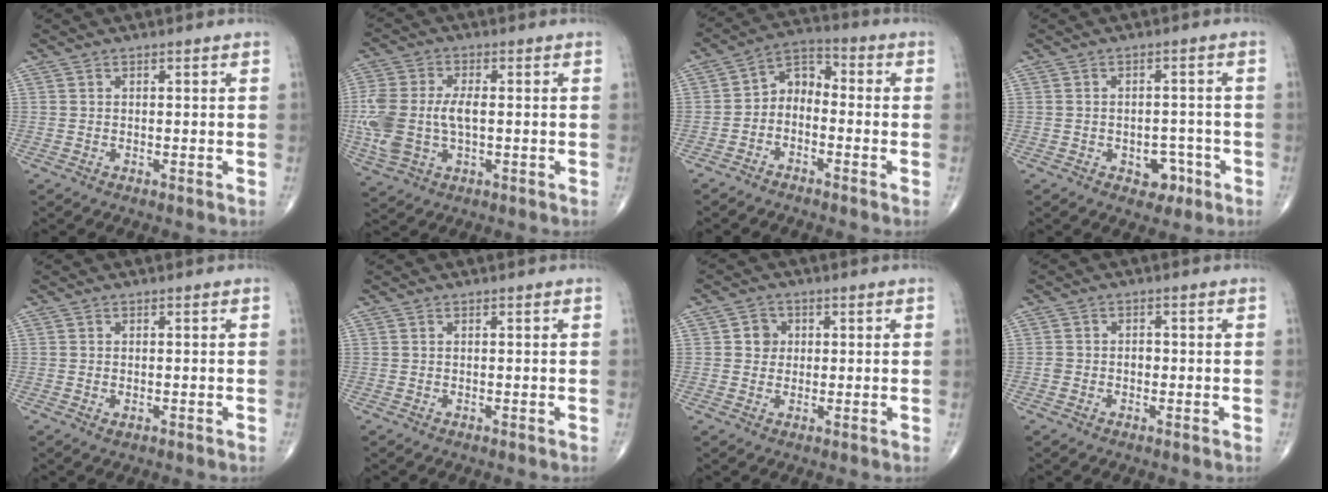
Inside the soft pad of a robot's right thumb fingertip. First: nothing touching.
{"total": 12.8, "force": [-0.6, 7.3, 10.5], "torque": [-0.256, 0.005, -0.006]}
{"total": 6.1, "force": [-2.1, 4.2, 4.0], "torque": [-0.051, 0.039, -0.054]}
{"total": 4.5, "force": [-2.1, 3.2, 2.4], "torque": [-0.008, 0.019, -0.024]}
{"total": 0.8, "force": [-0.2, 0.4, 0.7], "torque": [-0.014, 0.000, -0.001]}
{"total": 0.0}
{"total": 3.3, "force": [0.6, 3.1, 1.2], "torque": [0.002, 0.003, 0.004]}
{"total": 2.2, "force": [-0.4, 1.8, 1.2], "torque": [-0.014, 0.010, -0.006]}